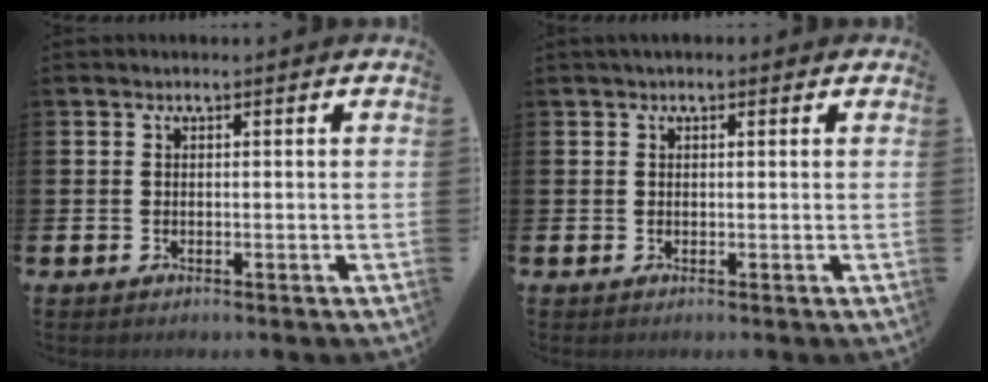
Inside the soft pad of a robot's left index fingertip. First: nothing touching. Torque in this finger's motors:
{"motor_torque": [0.06, -0.42, 0.01, 0.09]}